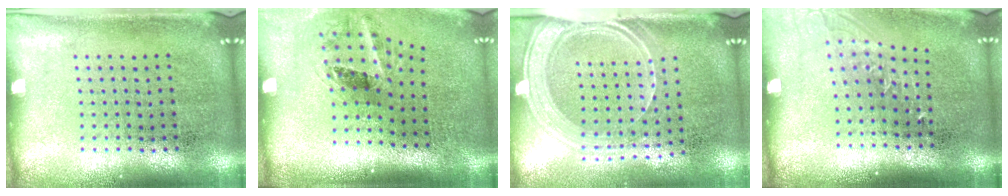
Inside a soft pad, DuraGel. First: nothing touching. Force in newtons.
{"total": 1.6, "press": 1.1, "slide": 1.1}
{"total": 1.9, "press": 1.7, "slide": 0.9}
{"total": 1.2, "press": 1.0, "slide": 0.7}